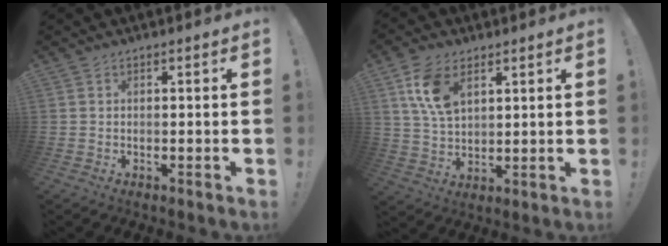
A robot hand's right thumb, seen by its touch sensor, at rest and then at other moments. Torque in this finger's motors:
{"motor_torque": [0.03, 0.19, 0.52, 0.43, 0.06]}